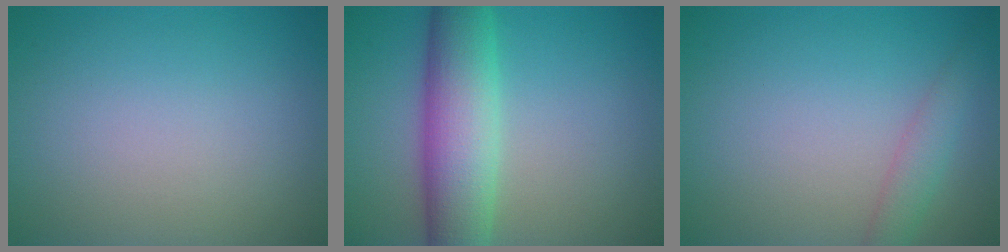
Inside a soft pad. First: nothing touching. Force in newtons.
{"total": 7.5, "press": 7.5, "slide": 0.1}
{"total": 2.1, "press": 2.1, "slide": 0.1}